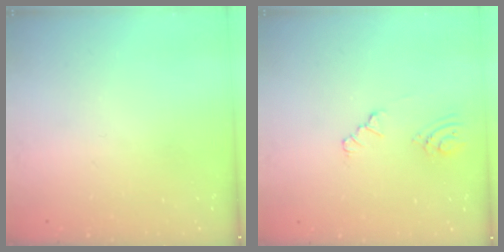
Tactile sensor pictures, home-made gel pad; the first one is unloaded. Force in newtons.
{"total": 3.7, "press": 3.7, "slide": 0.5}